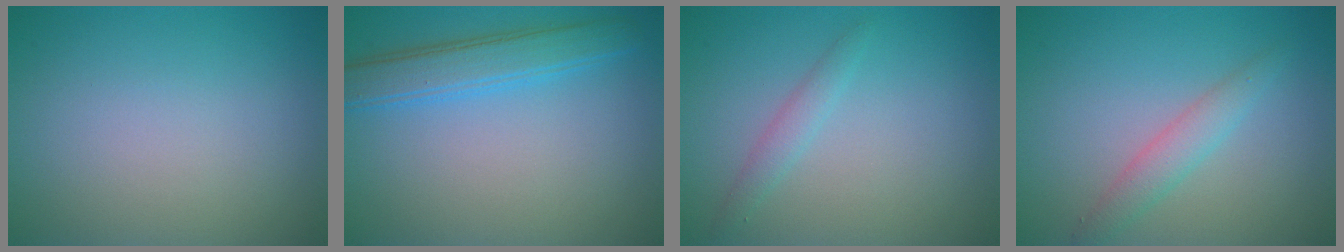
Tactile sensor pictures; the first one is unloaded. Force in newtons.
{"total": 4.7, "press": 4.7, "slide": 0.1}
{"total": 1.4, "press": 1.4, "slide": 0.0}
{"total": 2.2, "press": 2.2, "slide": 0.1}